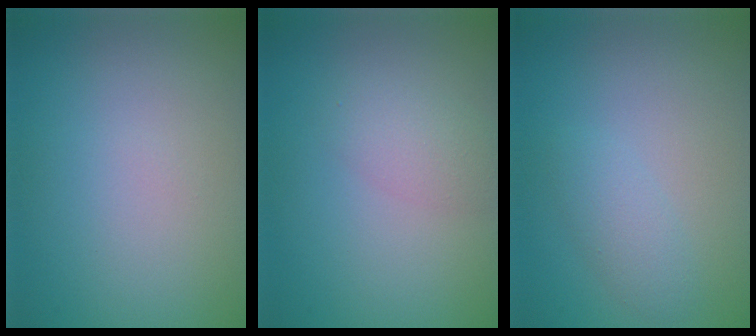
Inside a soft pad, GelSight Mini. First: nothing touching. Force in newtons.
{"total": 2.2, "press": 2.2, "slide": 0.1}
{"total": 1.6, "press": 1.6, "slide": 0.0}